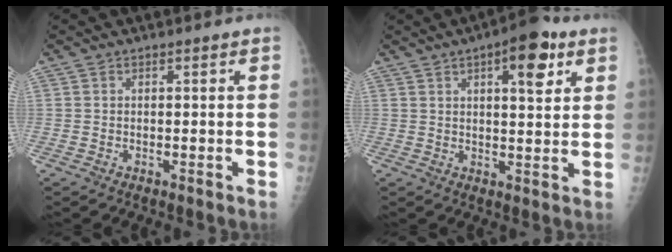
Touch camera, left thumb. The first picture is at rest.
{"total": 9.9, "force": [4.6, 3.6, 8.0], "torque": [-0.091, -0.015, 0.060]}